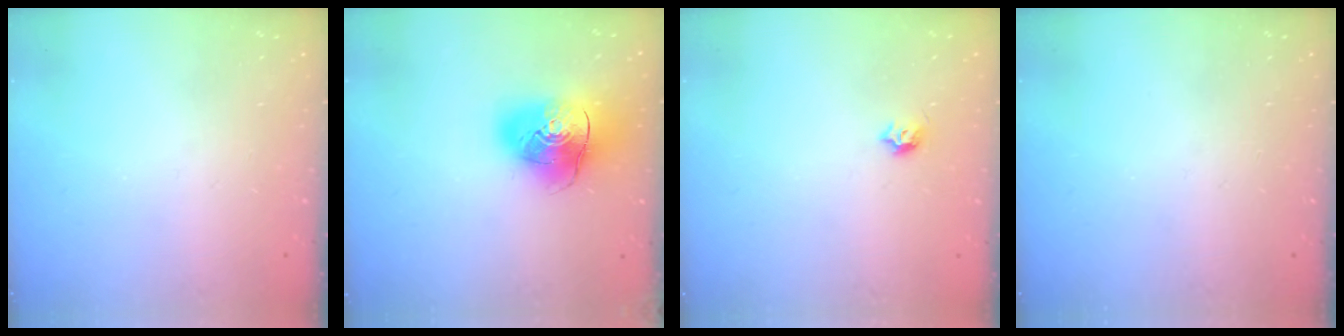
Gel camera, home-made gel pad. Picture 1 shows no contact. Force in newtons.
{"total": 14.8, "press": 14.7, "slide": 2.1}
{"total": 4.1, "press": 4.0, "slide": 0.7}
{"total": 0.0}